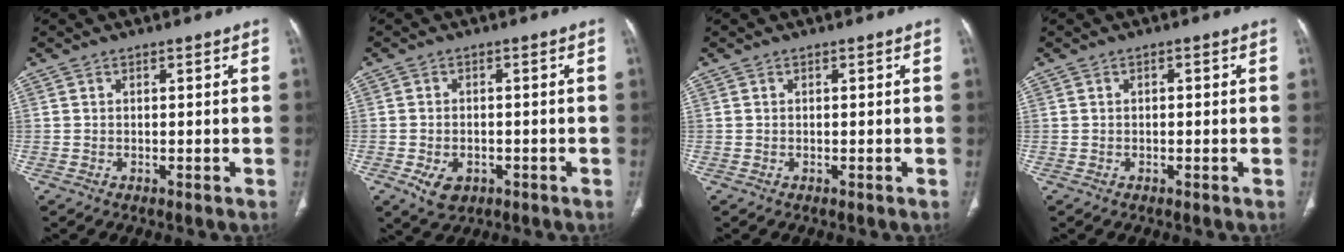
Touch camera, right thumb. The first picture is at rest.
{"total": 4.9, "force": [-2.0, 3.4, 3.0], "torque": [-0.048, 0.005, -0.023]}
{"total": 0.0}
{"total": 0.9, "force": [0.1, 0.5, 0.7], "torque": [-0.012, 0.004, 0.001]}